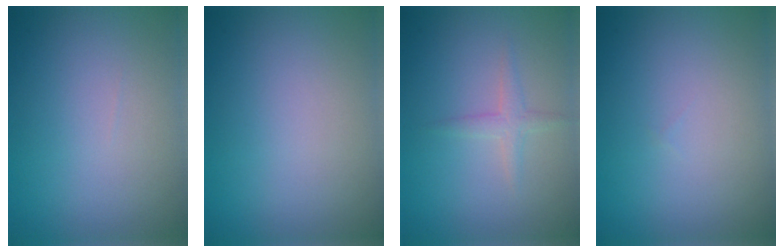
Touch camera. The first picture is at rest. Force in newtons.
{"total": 0.0}
{"total": 1.4, "press": 1.4, "slide": 0.1}
{"total": 0.0}